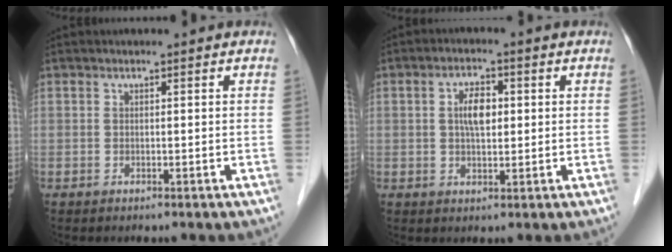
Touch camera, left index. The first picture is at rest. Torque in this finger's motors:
{"motor_torque": [0.92, -0.07, 0.21, 0.06]}